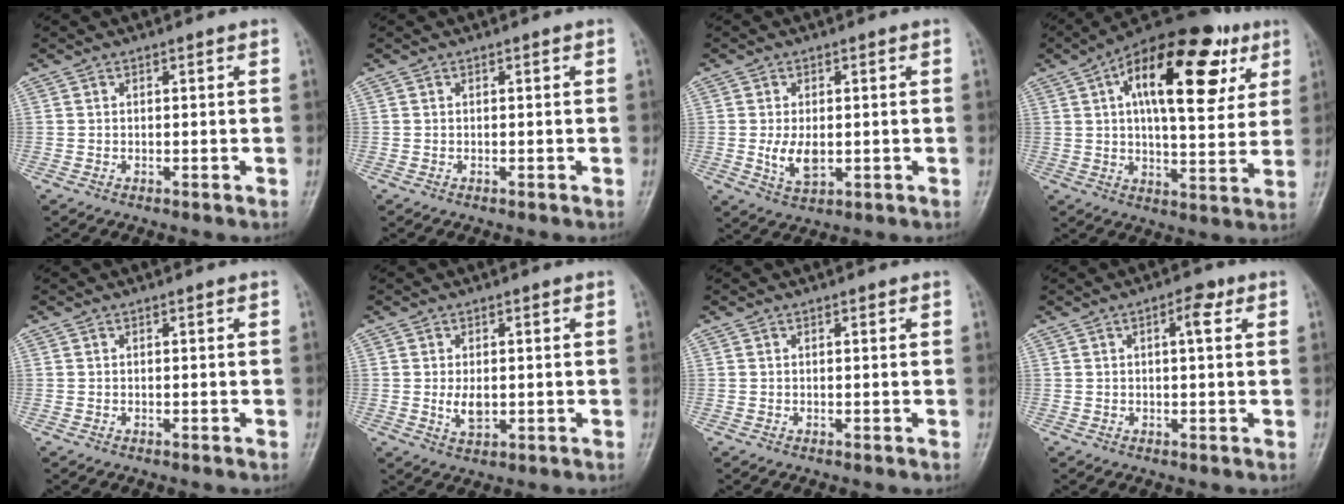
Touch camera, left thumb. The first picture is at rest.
{"total": 0.0}
{"total": 5.4, "force": [-0.3, 3.1, 4.4], "torque": [-0.078, -0.011, 0.000]}
{"total": 24.3, "force": [9.0, 11.0, 19.8], "torque": [-0.268, 0.004, 0.128]}
{"total": 0.0}
{"total": 3.8, "force": [0.0, 2.2, 3.1], "torque": [-0.049, -0.007, 0.005]}
{"total": 0.6, "force": [0.3, 0.3, 0.4], "torque": [-0.008, -0.001, 0.004]}
{"total": 3.6, "force": [1.4, 1.3, 3.1], "torque": [-0.041, 0.004, 0.016]}